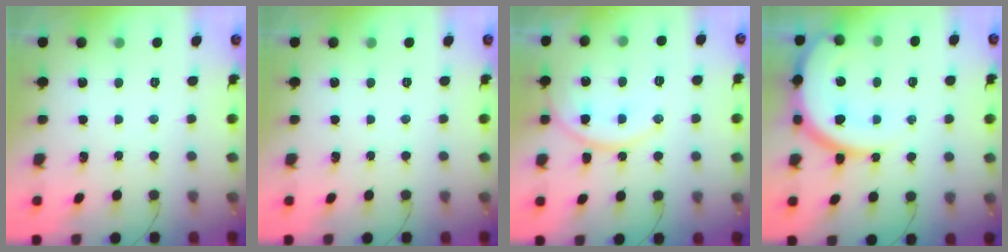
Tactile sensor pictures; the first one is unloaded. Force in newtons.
{"total": 0.0}
{"total": 13.5, "press": 13.3, "slide": 1.8}
{"total": 13.6, "press": 13.5, "slide": 1.6}